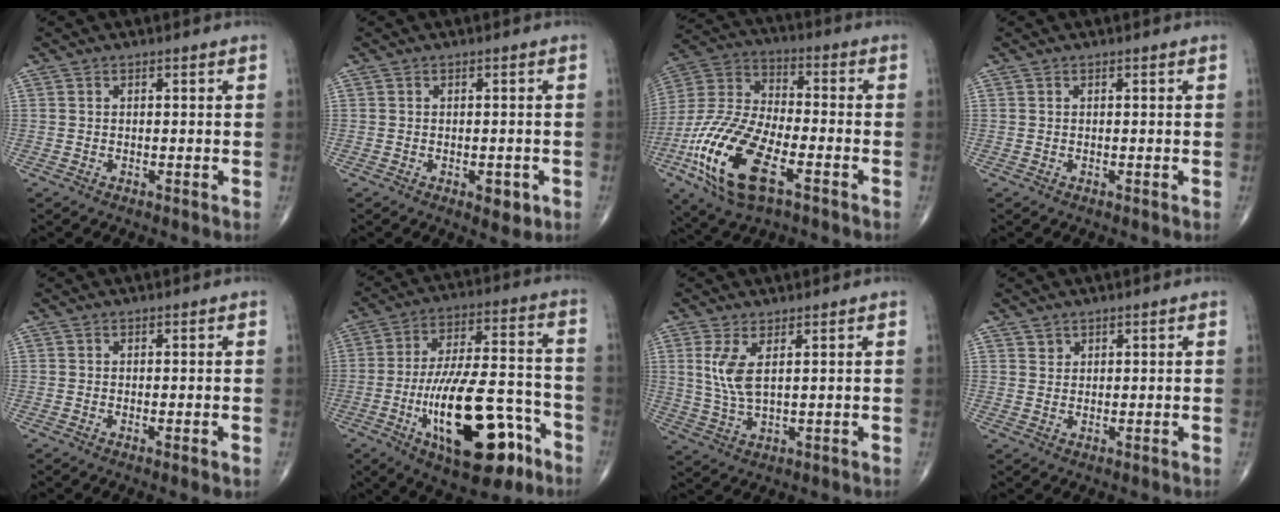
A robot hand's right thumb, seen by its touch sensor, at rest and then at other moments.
{"total": 3.1, "force": [-1.2, 1.7, 2.4], "torque": [-0.020, 0.001, -0.010]}
{"total": 20.9, "force": [-8.5, 9.1, 16.7], "torque": [-0.353, 0.017, -0.156]}
{"total": 0.0}
{"total": 1.7, "force": [-0.5, 0.3, 1.5], "torque": [-0.024, -0.005, -0.006]}
{"total": 22.7, "force": [-9.4, 9.2, 18.5], "torque": [-0.306, 0.047, -0.140]}
{"total": 6.0, "force": [1.9, 2.1, 5.3], "torque": [-0.119, -0.012, 0.048]}
{"total": 1.4, "force": [1.0, 1.0, 0.0], "torque": [0.016, -0.006, 0.012]}